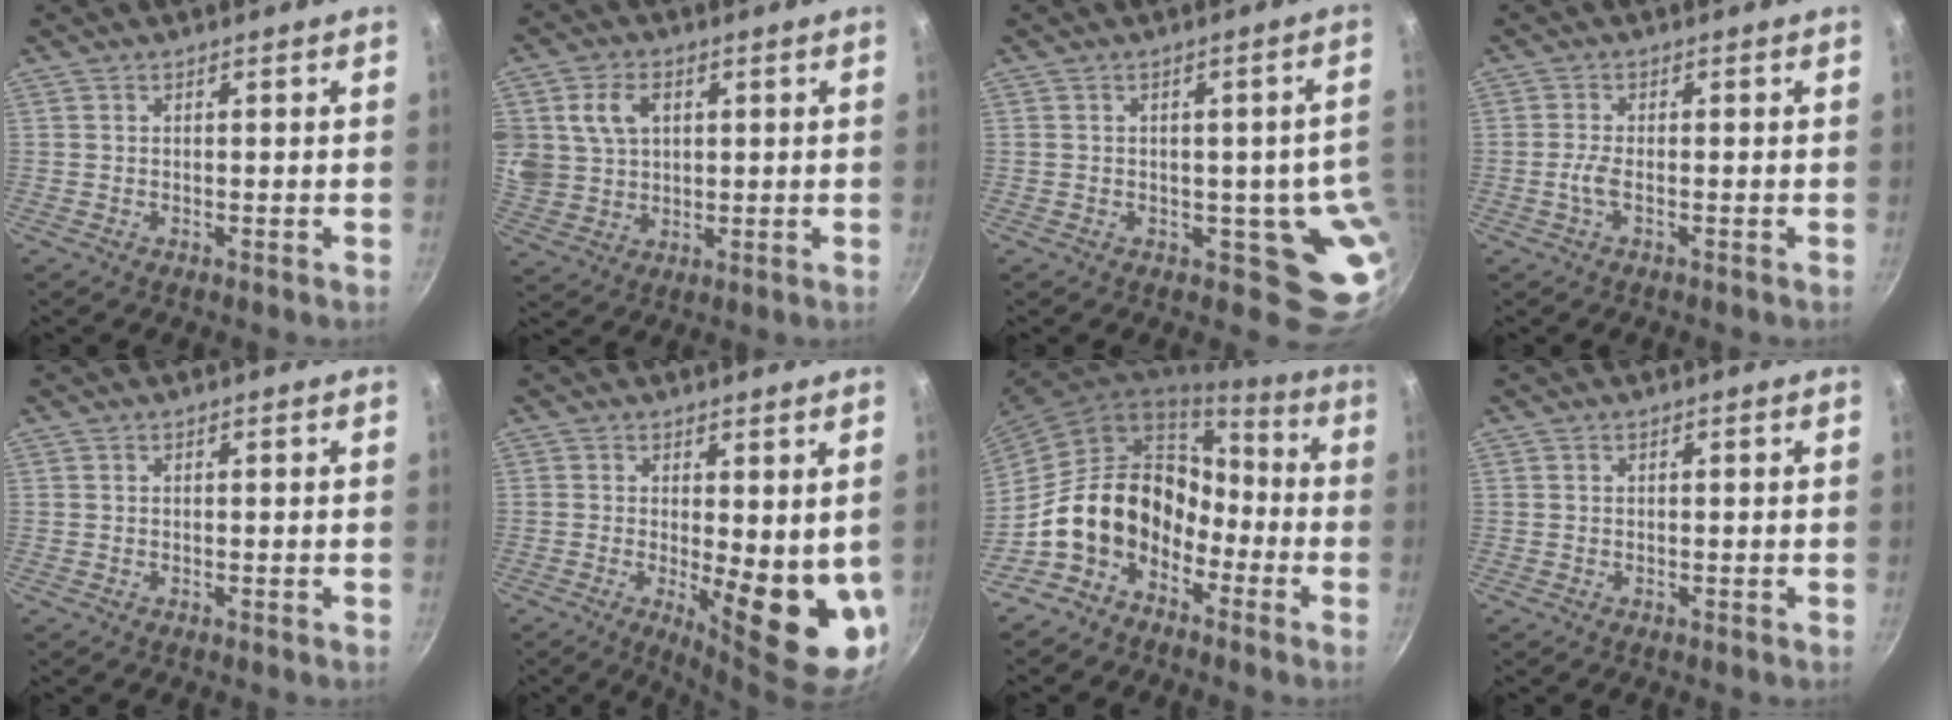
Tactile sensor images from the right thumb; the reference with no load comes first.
{"total": 10.8, "force": [3.2, 8.4, 6.0], "torque": [-0.105, -0.003, 0.067]}
{"total": 7.7, "force": [-0.5, 5.0, 5.8], "torque": [-0.033, -0.012, -0.006]}
{"total": 2.5, "force": [-0.8, 0.6, 2.3], "torque": [-0.055, 0.006, -0.021]}
{"total": 0.0}
{"total": 12.2, "force": [-0.1, 4.2, 11.4], "torque": [-0.133, -0.025, 0.010]}
{"total": 16.2, "force": [-6.9, 11.9, 8.6], "torque": [-0.114, 0.079, -0.129]}
{"total": 0.0}